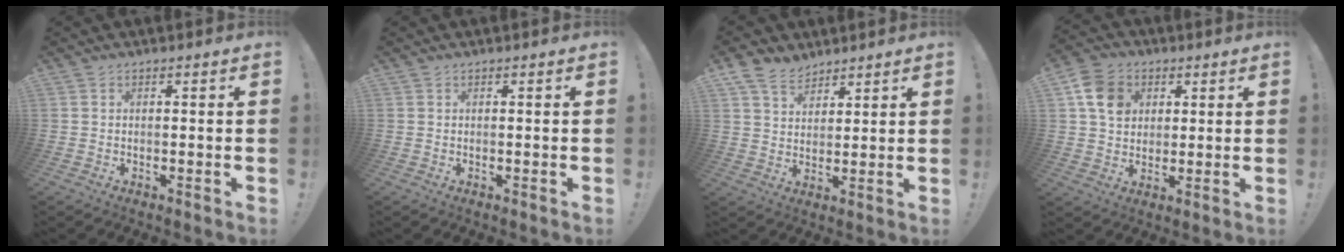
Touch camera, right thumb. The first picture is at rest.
{"total": 0.0}
{"total": 8.0, "force": [6.1, 4.5, 2.5], "torque": [-0.056, -0.030, 0.122]}
{"total": 11.1, "force": [4.0, 8.9, 5.4], "torque": [-0.084, -0.001, 0.082]}